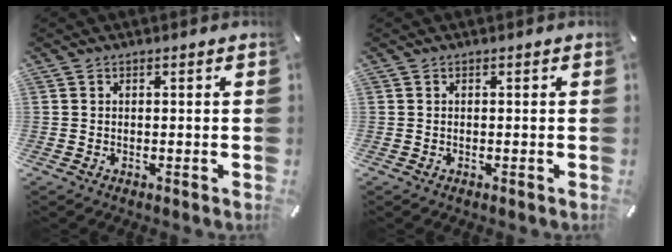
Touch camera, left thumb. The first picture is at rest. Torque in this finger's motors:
{"motor_torque": [-0.25, -0.20, -0.15, 0.13, 0.00]}